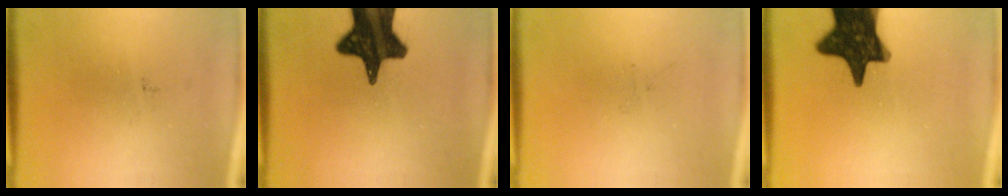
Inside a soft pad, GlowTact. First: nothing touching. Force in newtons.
{"total": 17.5}
{"total": 0.0}
{"total": 16.6}